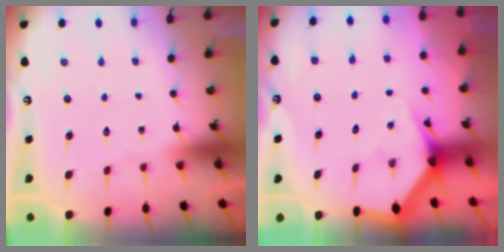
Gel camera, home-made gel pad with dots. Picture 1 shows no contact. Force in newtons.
{"total": 3.0, "press": 3.0, "slide": 0.1}